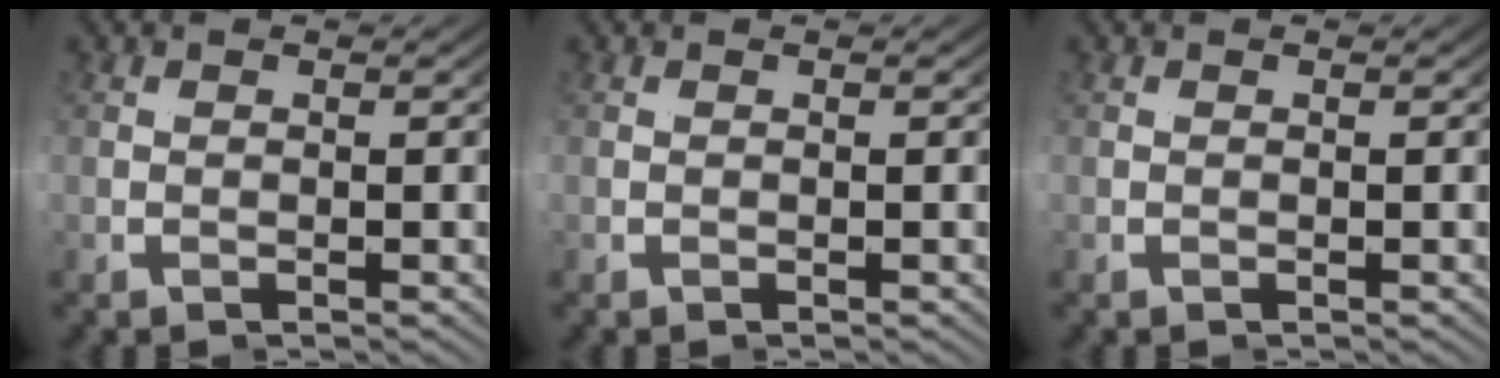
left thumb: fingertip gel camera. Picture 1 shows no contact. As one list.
[{"total": 0.0}, {"total": 0.0}]